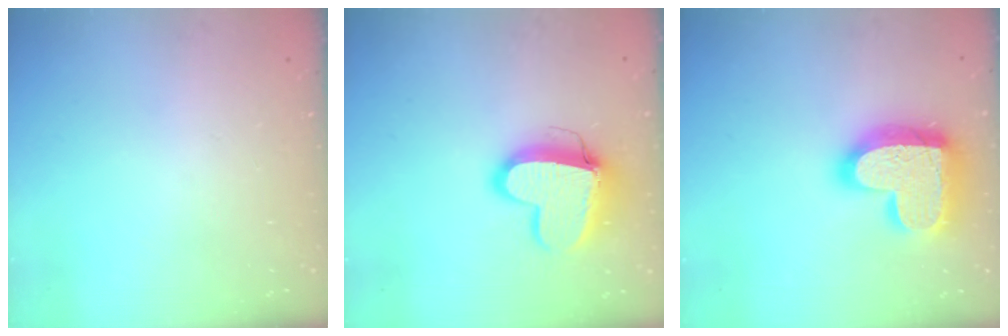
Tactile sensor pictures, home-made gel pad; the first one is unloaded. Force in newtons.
{"total": 13.3, "press": 13.2, "slide": 1.3}
{"total": 21.5, "press": 21.5, "slide": 1.6}